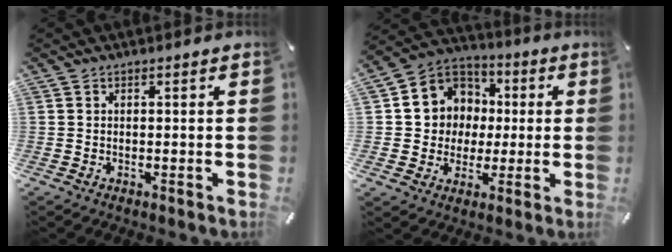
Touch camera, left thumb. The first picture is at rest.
{"total": 10.6, "force": [-0.3, 10.4, 1.7], "torque": [-0.037, 0.000, 0.000]}